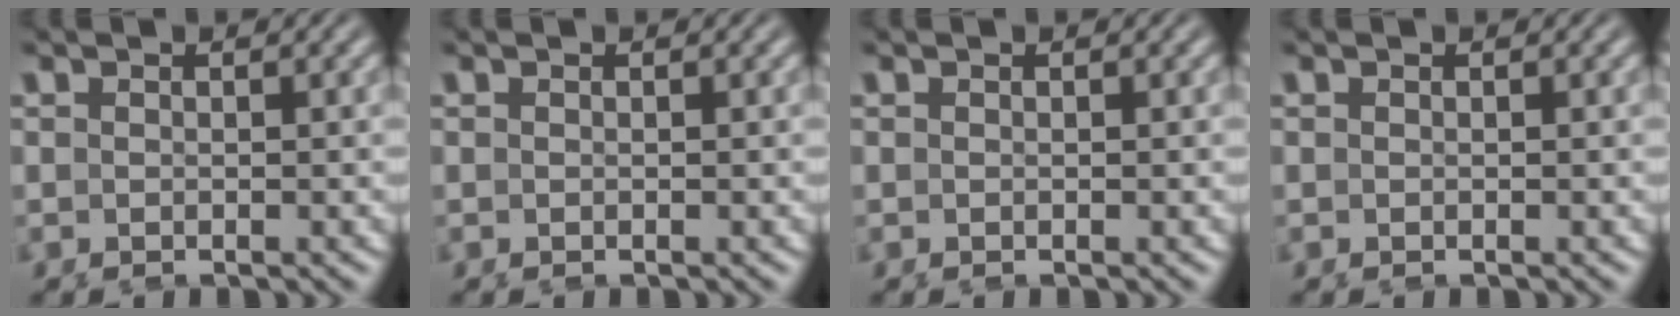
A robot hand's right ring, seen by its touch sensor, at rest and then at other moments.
{"total": 0.0}
{"total": 0.0}
{"total": 0.0}